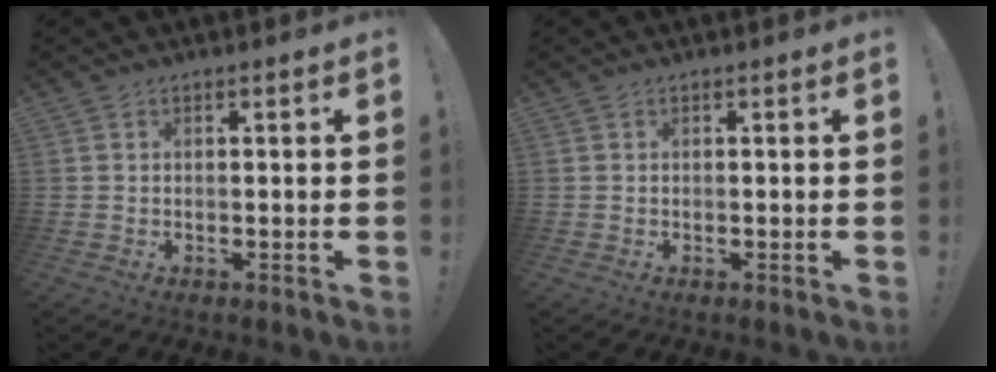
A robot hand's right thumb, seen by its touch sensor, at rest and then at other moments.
{"total": 0.0}